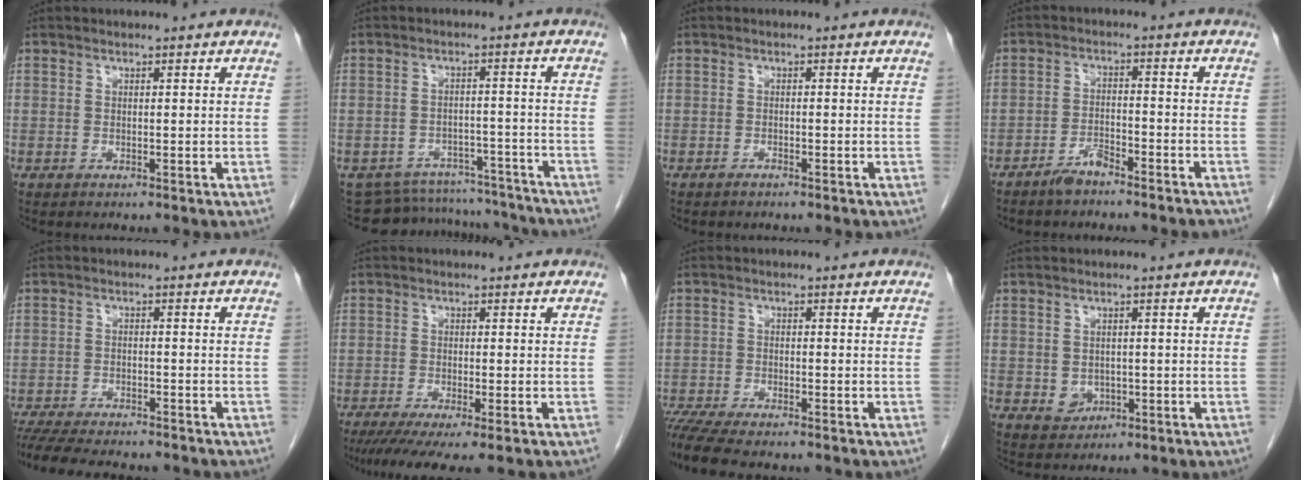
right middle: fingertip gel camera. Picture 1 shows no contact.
{"total": 12.6, "force": [-12.1, 3.2, 0.4], "torque": [-0.009, 0.027, -0.154]}
{"total": 1.0, "force": [-0.9, 0.2, 0.3], "torque": [-0.012, -0.001, -0.014]}
{"total": 4.3, "force": [-3.8, 1.0, 1.7], "torque": [-0.035, 0.004, -0.066]}
{"total": 13.6, "force": [-12.0, 2.4, 6.0], "torque": [-0.105, -0.016, -0.172]}
{"total": 7.8, "force": [-5.8, 0.5, 5.2], "torque": [-0.075, -0.019, -0.094]}
{"total": 8.4, "force": [-7.3, 0.9, 4.0], "torque": [-0.064, -0.014, -0.120]}
{"total": 2.7, "force": [-0.5, 2.3, 1.2], "torque": [-0.018, 0.001, 0.002]}